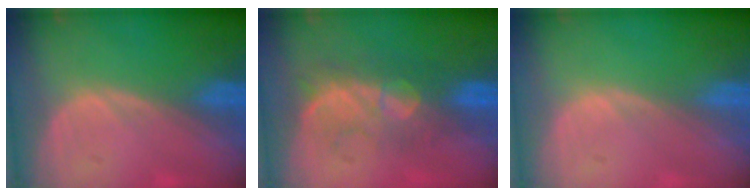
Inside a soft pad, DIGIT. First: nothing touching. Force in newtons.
{"total": 8.3, "press": 7.7, "slide": 3.1}
{"total": 0.0}